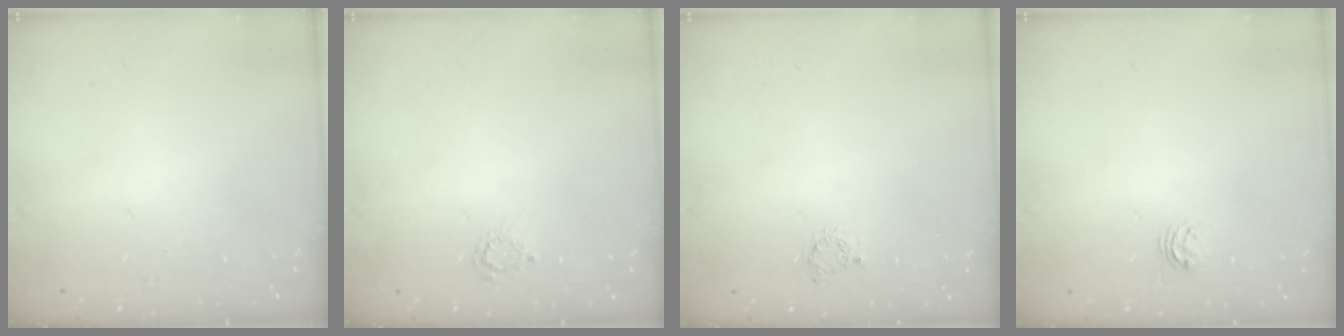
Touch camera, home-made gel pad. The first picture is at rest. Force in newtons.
{"total": 2.6, "press": 2.6, "slide": 0.4}
{"total": 3.2, "press": 3.2, "slide": 0.3}
{"total": 3.6, "press": 3.5, "slide": 0.5}